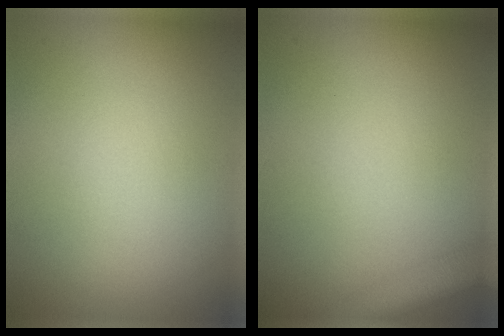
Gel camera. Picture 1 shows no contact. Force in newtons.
{"total": 3.9, "press": 3.9, "slide": 0.2}